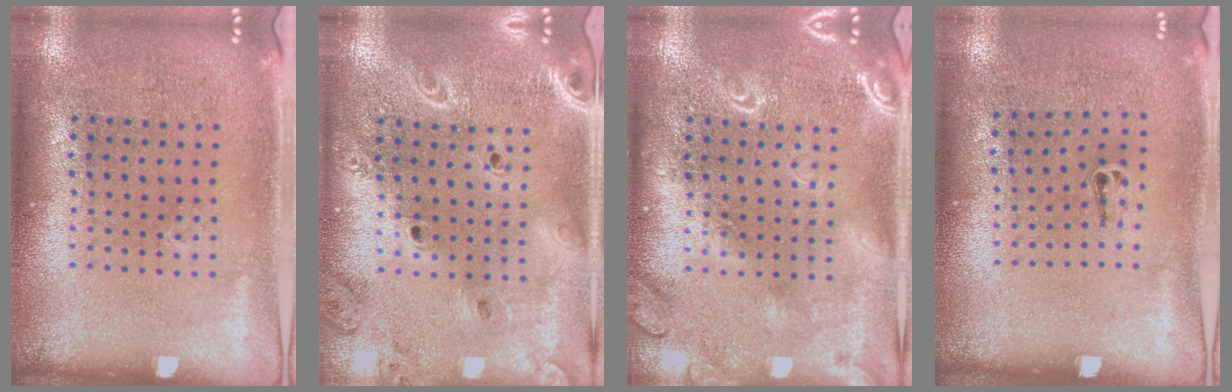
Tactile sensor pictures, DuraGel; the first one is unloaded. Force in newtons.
{"total": 2.0, "press": 1.8, "slide": 0.9}
{"total": 1.9, "press": 1.9, "slide": 0.2}
{"total": 0.5, "press": 0.3, "slide": 0.4}